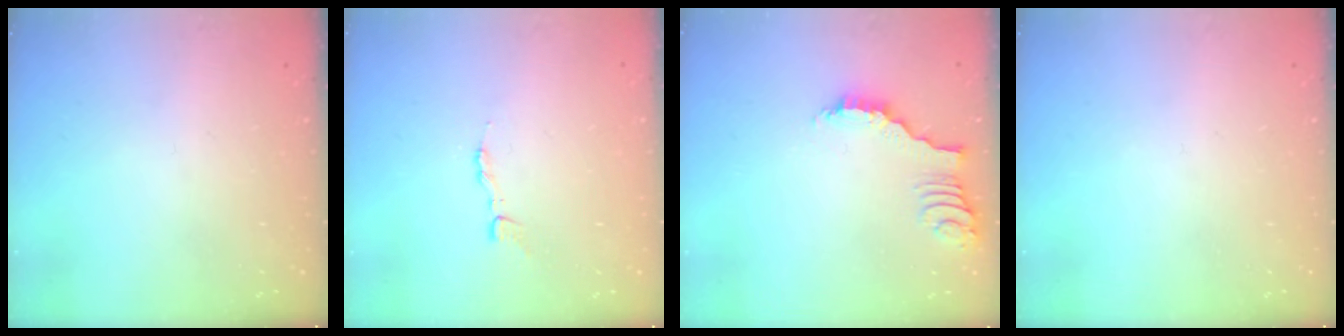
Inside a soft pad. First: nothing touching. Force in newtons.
{"total": 3.2, "press": 3.2, "slide": 0.2}
{"total": 2.2, "press": 2.1, "slide": 0.4}
{"total": 0.0}